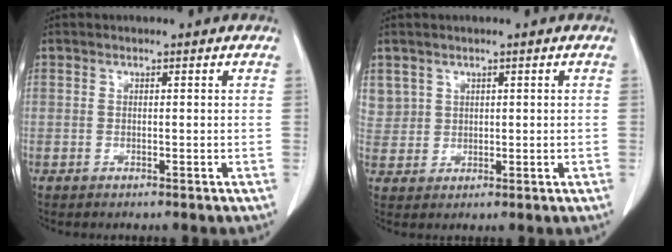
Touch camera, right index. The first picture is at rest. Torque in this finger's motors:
{"motor_torque": [0.13, 0.07, 0.13, 0.07]}